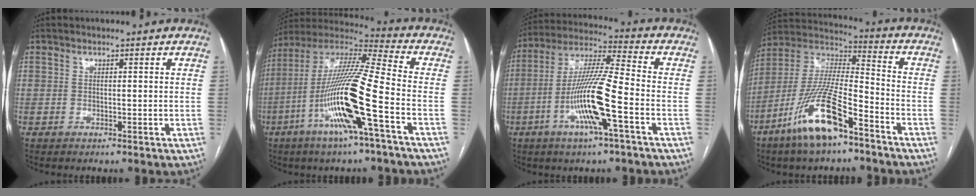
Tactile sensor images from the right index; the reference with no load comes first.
{"total": 18.8, "force": [-6.4, 0.2, 17.6], "torque": [-0.359, -0.010, -0.128]}
{"total": 14.0, "force": [-4.7, 0.5, 13.2], "torque": [-0.262, 0.001, -0.093]}
{"total": 16.0, "force": [-9.5, 3.3, 12.5], "torque": [-0.260, -0.014, -0.177]}